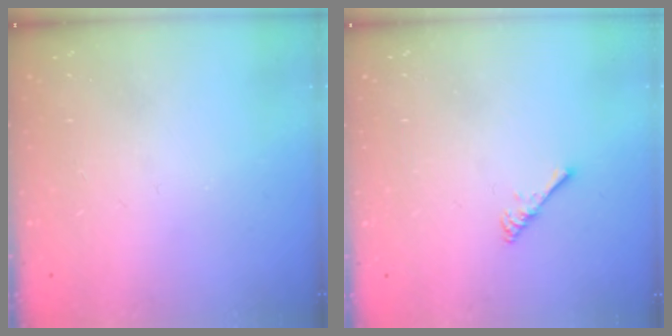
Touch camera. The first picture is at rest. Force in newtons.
{"total": 2.4, "press": 2.4, "slide": 0.4}